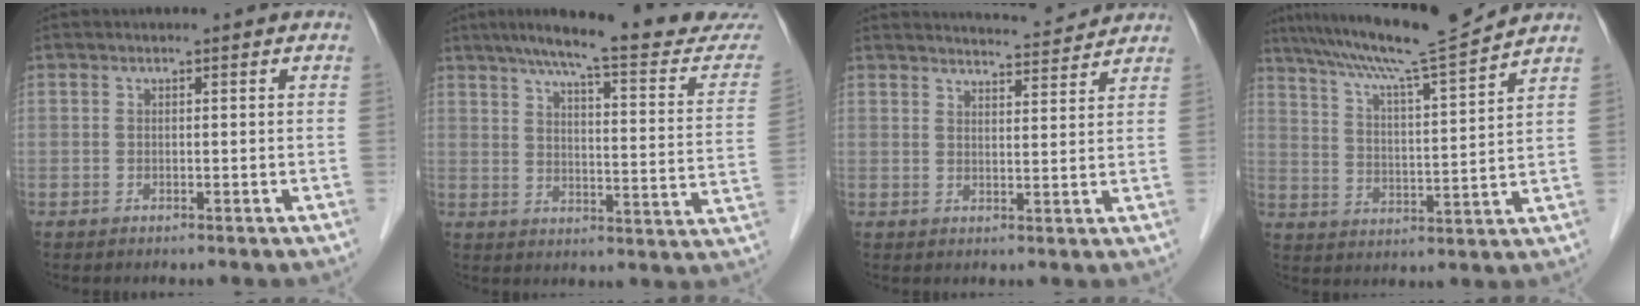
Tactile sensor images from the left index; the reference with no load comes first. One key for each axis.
{"total": 21.8, "fx": 19.1, "fy": 1.1, "fz": 10.4, "tx": -0.145, "ty": -0.046, "tz": 0.239}
{"total": 6.7, "fx": 6.7, "fy": 0.1, "fz": 0.8, "tx": -0.019, "ty": 0.005, "tz": 0.085}
{"total": 13.2, "fx": 11.8, "fy": -1.8, "fz": 5.7, "tx": -0.104, "ty": -0.006, "tz": 0.189}